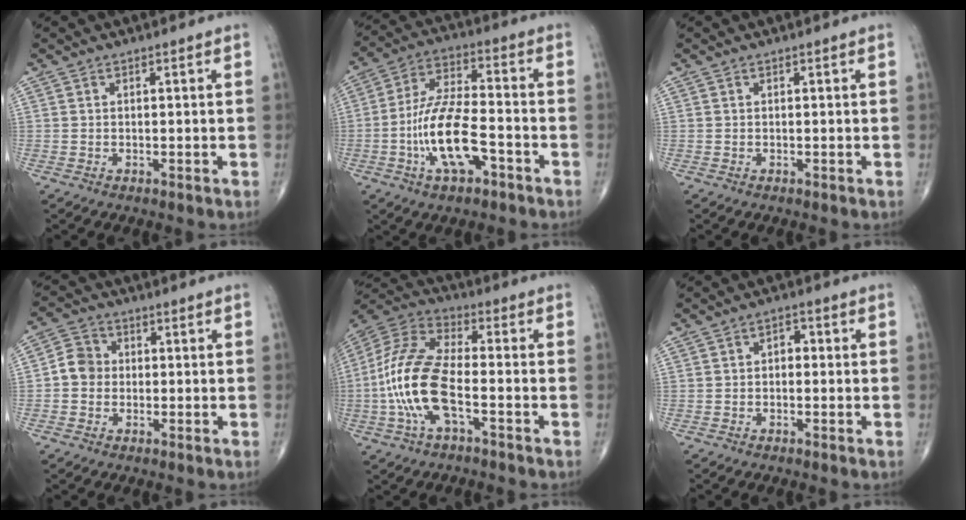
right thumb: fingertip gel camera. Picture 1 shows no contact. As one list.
[{"total": 13.9, "force": [-4.9, 5.5, 11.8], "torque": [-0.228, 0.036, -0.090]}, {"total": 0.0}, {"total": 4.9, "force": [-0.4, 4.5, 2.0], "torque": [-0.021, 0.014, -0.017]}, {"total": 15.8, "force": [-3.8, 6.2, 14.0], "torque": [-0.307, 0.032, -0.079]}, {"total": 2.6, "force": [0.0, 1.8, 1.9], "torque": [-0.010, 0.010, -0.009]}]